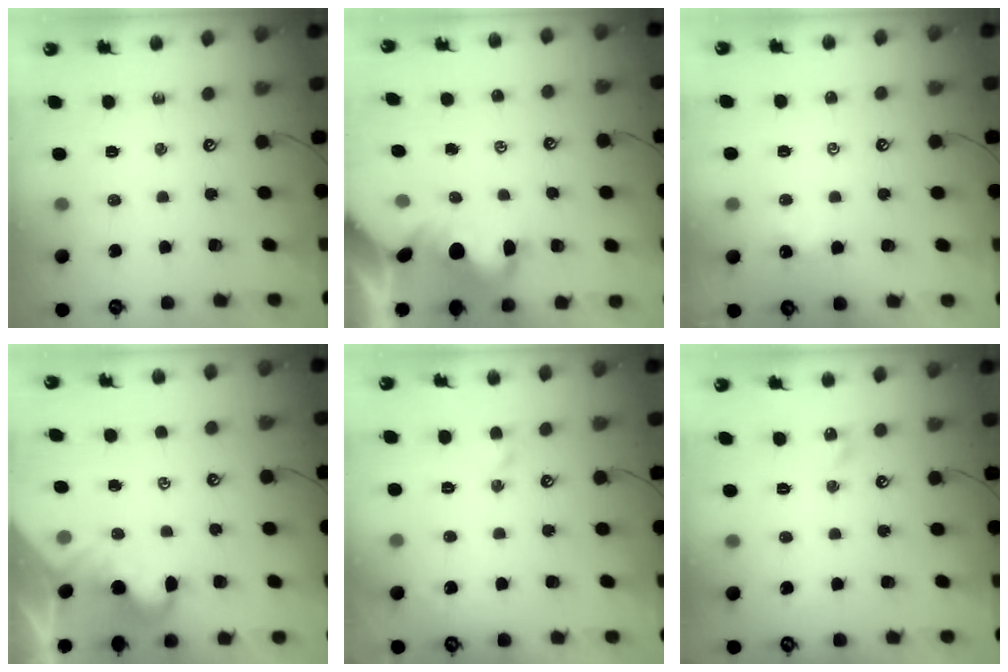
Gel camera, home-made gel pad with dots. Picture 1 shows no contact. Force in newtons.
{"total": 3.6, "press": 3.5, "slide": 0.8}
{"total": 0.6, "press": 0.5, "slide": 0.3}
{"total": 2.9, "press": 2.9, "slide": 0.5}
{"total": 0.6, "press": 0.6, "slide": 0.1}
{"total": 4.0, "press": 4.0, "slide": 0.3}